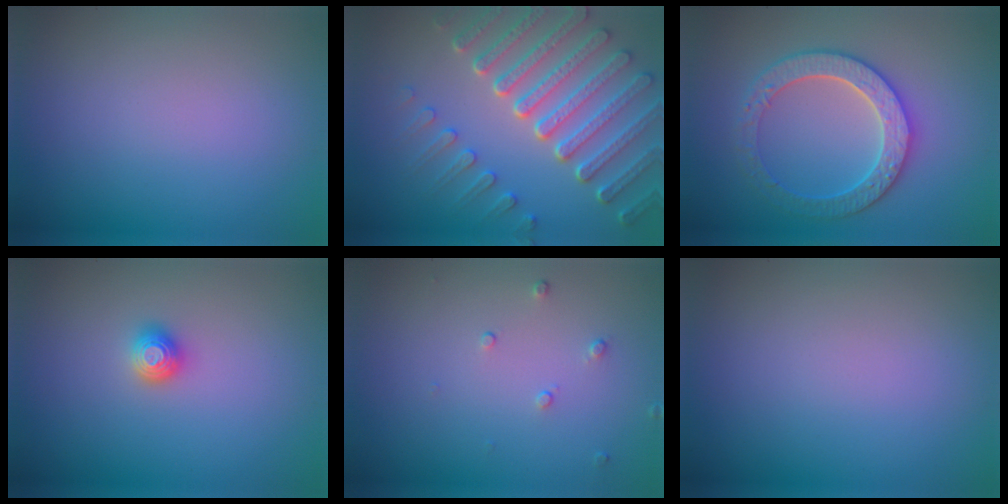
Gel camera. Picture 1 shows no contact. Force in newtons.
{"total": 7.5, "press": 5.7, "slide": 4.8}
{"total": 4.0, "press": 3.8, "slide": 1.0}
{"total": 1.3, "press": 1.2, "slide": 0.4}
{"total": 0.7, "press": 0.5, "slide": 0.5}
{"total": 0.0}